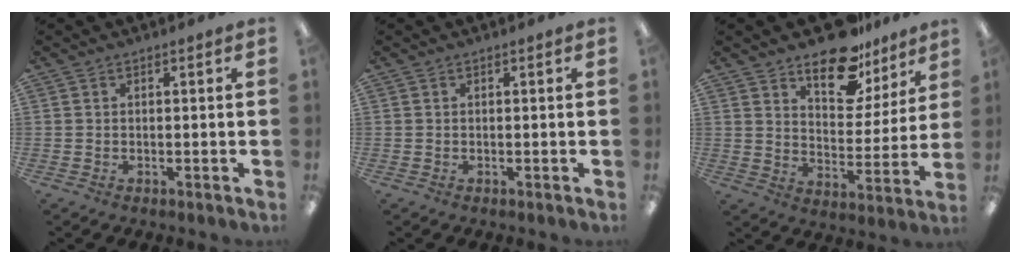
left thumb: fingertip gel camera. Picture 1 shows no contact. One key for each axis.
{"total": 0.0}
{"total": 15.1, "fx": 11.5, "fy": 7.1, "fz": 6.9, "tx": -0.095, "ty": -0.076, "tz": 0.202}